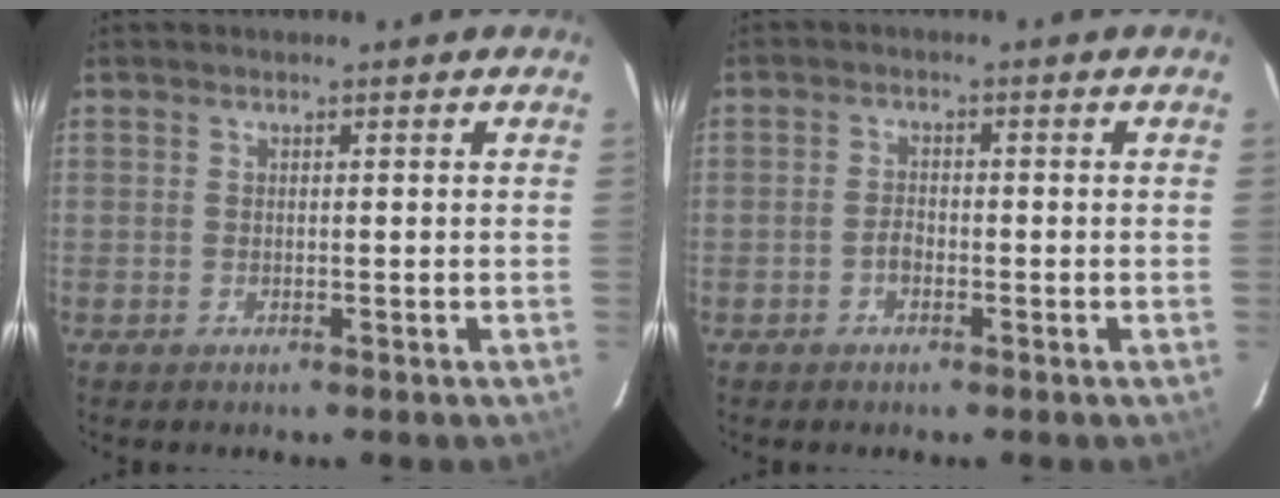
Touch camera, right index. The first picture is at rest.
{"total": 1.9, "force": [-1.0, 1.2, 1.0], "torque": [-0.021, 0.006, -0.020]}